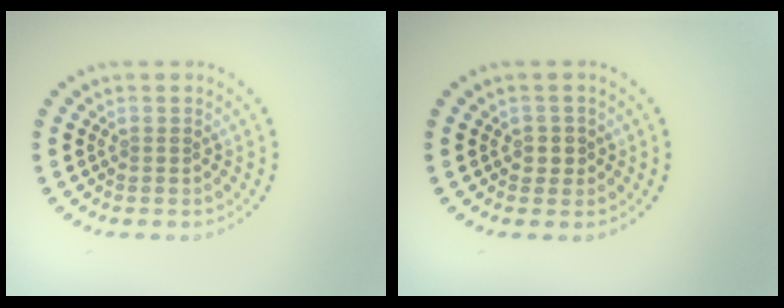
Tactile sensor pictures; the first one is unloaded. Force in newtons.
{"total": 1.2, "press": 1.0, "slide": 0.6}